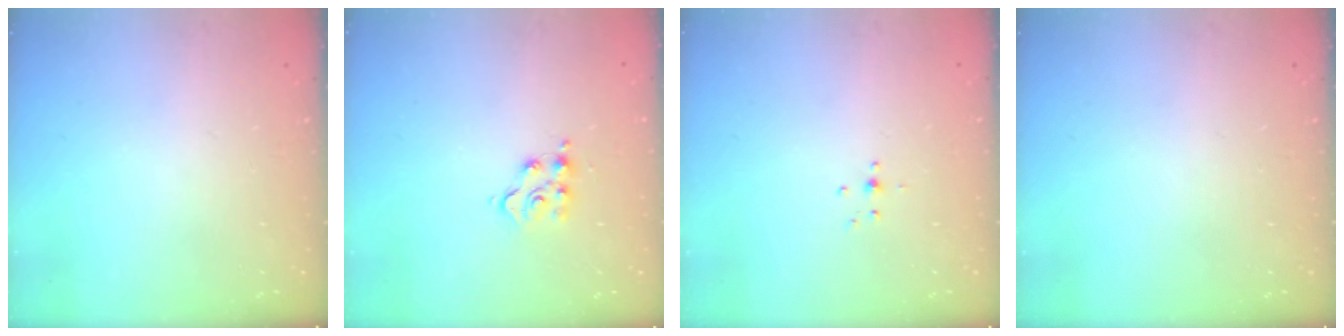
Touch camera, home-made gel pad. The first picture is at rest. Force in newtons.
{"total": 5.7, "press": 5.7, "slide": 0.2}
{"total": 3.7, "press": 3.6, "slide": 0.8}
{"total": 0.0}